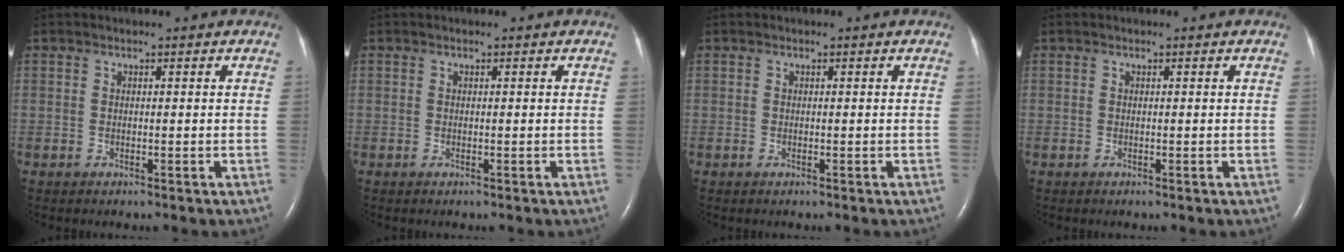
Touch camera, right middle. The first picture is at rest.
{"total": 0.0}
{"total": 0.0}
{"total": 0.0}